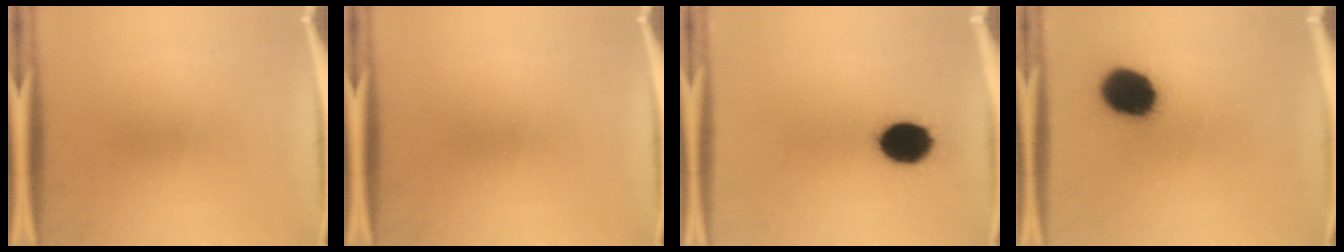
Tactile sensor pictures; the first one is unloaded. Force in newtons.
{"total": 0.0}
{"total": 12.2}
{"total": 14.0}